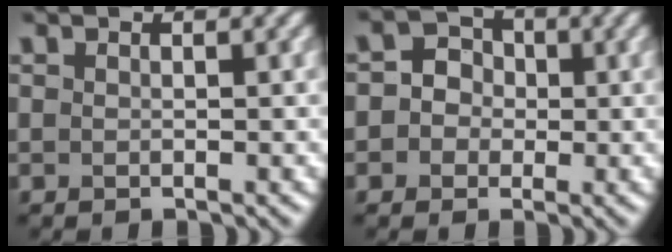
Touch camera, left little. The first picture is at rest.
{"total": 2.9, "force": [-0.1, 2.7, 1.0], "torque": [0.008, 0.008, -0.015]}